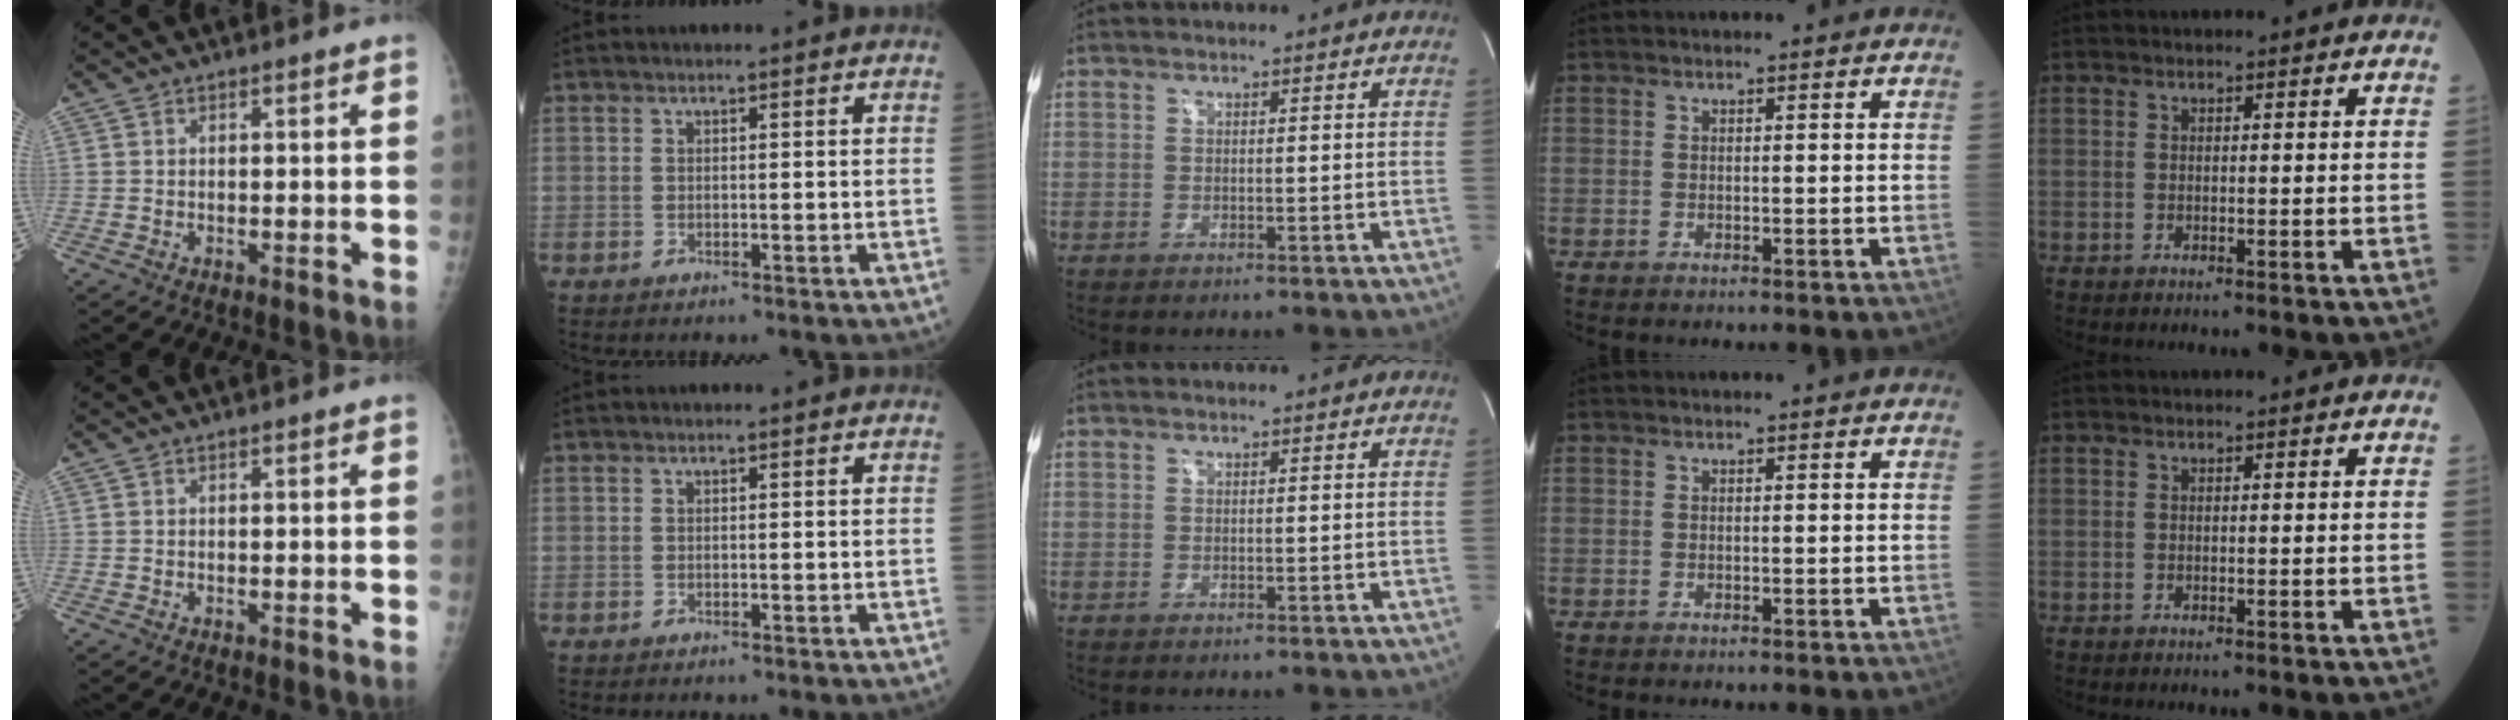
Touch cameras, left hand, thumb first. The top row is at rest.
{}